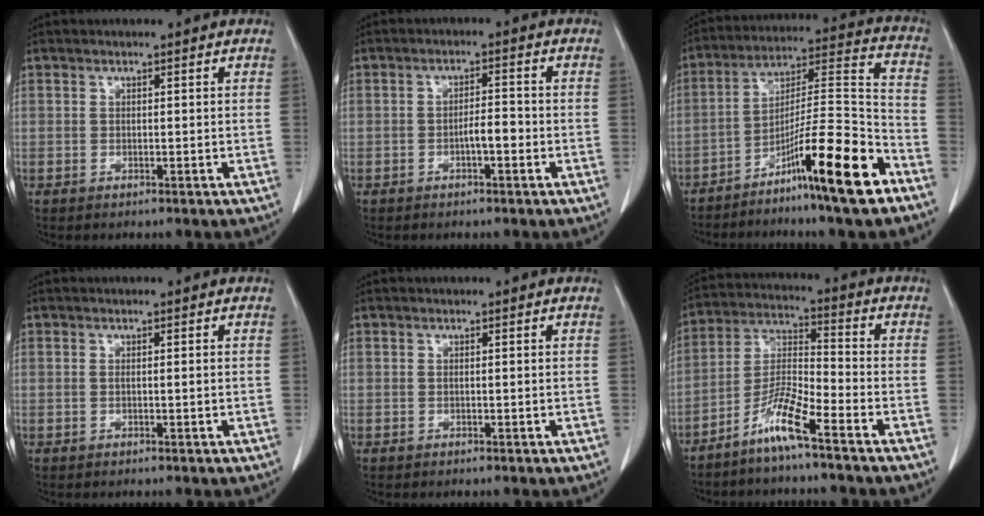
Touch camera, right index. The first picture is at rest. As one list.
[{"total": 2.9, "force": [-1.1, 0.6, 2.6], "torque": [-0.041, 0.005, -0.019]}, {"total": 17.0, "force": [-10.2, 0.0, 13.6], "torque": [-0.230, -0.007, -0.171]}, {"total": 0.7, "force": [0.1, 0.0, 0.7], "torque": [-0.009, 0.001, 0.007]}, {"total": 0.0}, {"total": 8.0, "force": [-5.6, -0.1, 5.8], "torque": [-0.121, -0.013, -0.115]}]